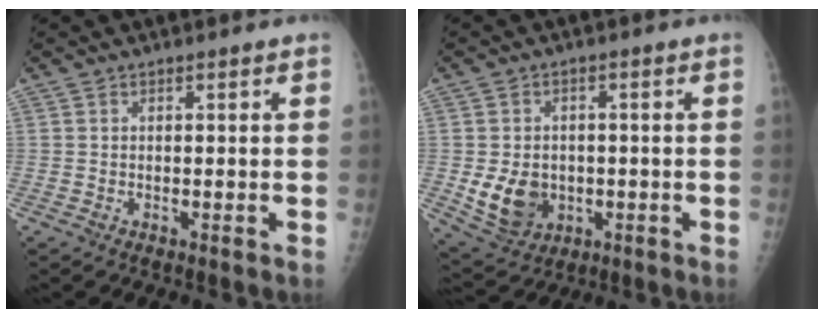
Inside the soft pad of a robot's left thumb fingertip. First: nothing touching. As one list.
[{"total": 8.9, "force": [-1.4, 7.2, 5.1], "torque": [-0.067, 0.000, -0.006]}]